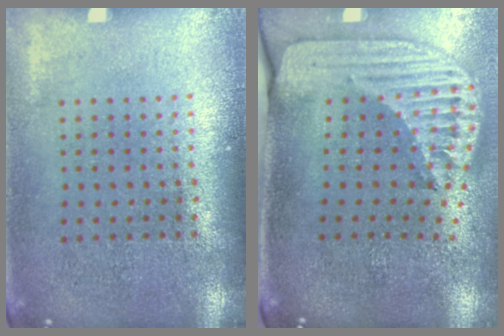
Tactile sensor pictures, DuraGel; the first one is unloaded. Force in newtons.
{"total": 2.5, "press": 1.8, "slide": 1.8}